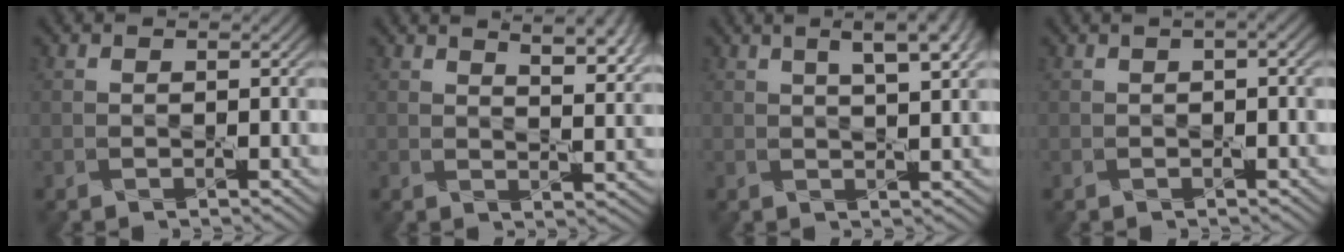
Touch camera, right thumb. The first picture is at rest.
{"total": 7.7, "force": [4.6, 2.5, 5.6], "torque": [-0.071, 0.008, 0.063]}
{"total": 7.2, "force": [3.4, 2.0, 6.0], "torque": [-0.075, 0.017, 0.038]}
{"total": 2.0, "force": [0.5, 0.5, 1.9], "torque": [-0.030, 0.007, 0.005]}